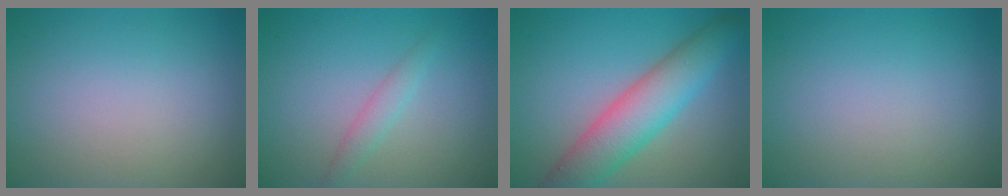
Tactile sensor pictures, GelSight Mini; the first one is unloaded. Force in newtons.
{"total": 1.5, "press": 1.5, "slide": 0.1}
{"total": 6.8, "press": 6.8, "slide": 0.3}
{"total": 0.0}